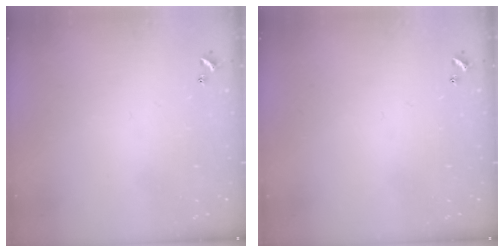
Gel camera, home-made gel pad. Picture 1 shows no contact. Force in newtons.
{"total": 0.0}